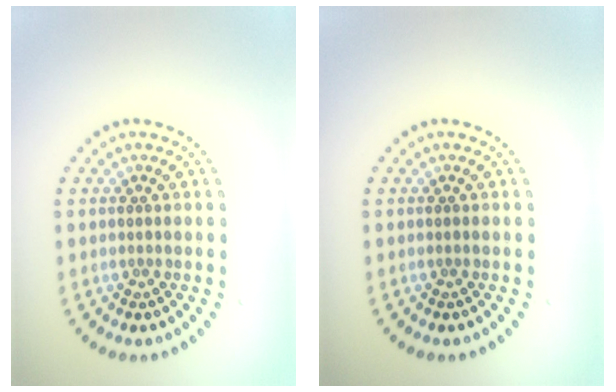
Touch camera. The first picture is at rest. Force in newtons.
{"total": 0.0}